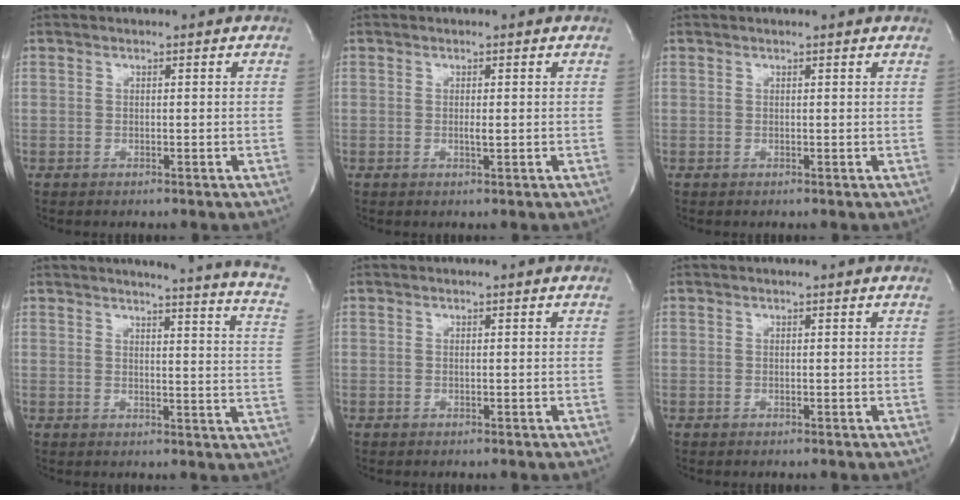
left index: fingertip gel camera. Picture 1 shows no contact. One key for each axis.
{"total": 0.8, "fx": -0.1, "fy": 0.0, "fz": 0.8, "tx": -0.021, "ty": -0.004, "tz": 0.000}
{"total": 1.2, "fx": 1.2, "fy": -0.1, "fz": 0.4, "tx": -0.016, "ty": 0.001, "tz": 0.012}
{"total": 12.9, "fx": 10.5, "fy": -0.4, "fz": 7.4, "tx": -0.103, "ty": -0.069, "tz": 0.096}
{"total": 0.0}
{"total": 0.7, "fx": 0.6, "fy": 0.0, "fz": 0.2, "tx": -0.009, "ty": -0.001, "tz": 0.009}